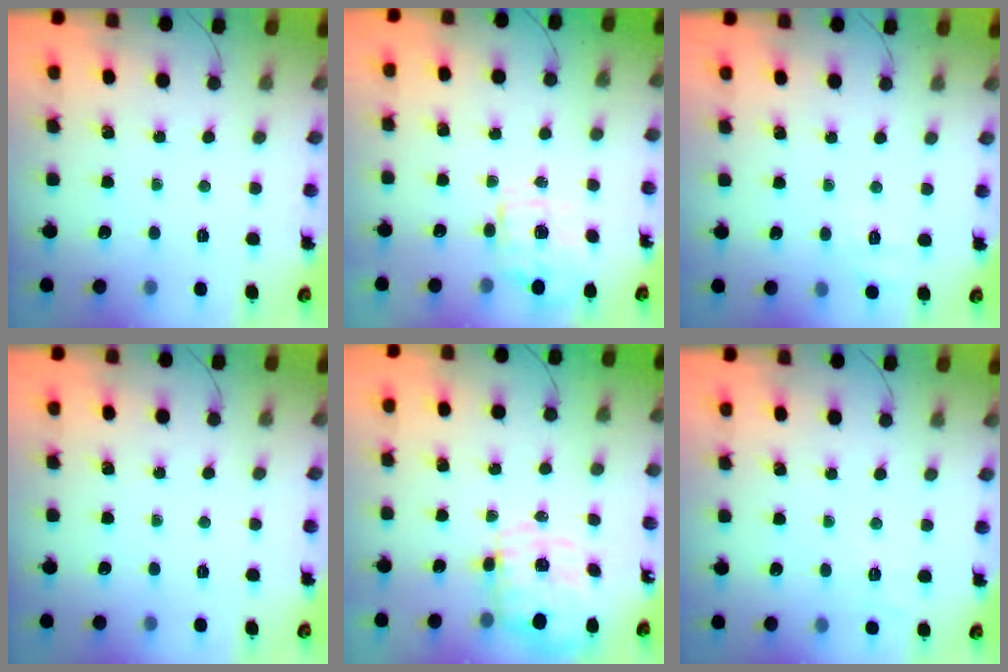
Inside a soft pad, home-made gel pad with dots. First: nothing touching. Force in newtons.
{"total": 7.4, "press": 7.2, "slide": 1.5}
{"total": 5.1, "press": 4.6, "slide": 2.2}
{"total": 0.0}
{"total": 4.0, "press": 3.6, "slide": 1.7}
{"total": 4.1, "press": 3.7, "slide": 1.8}